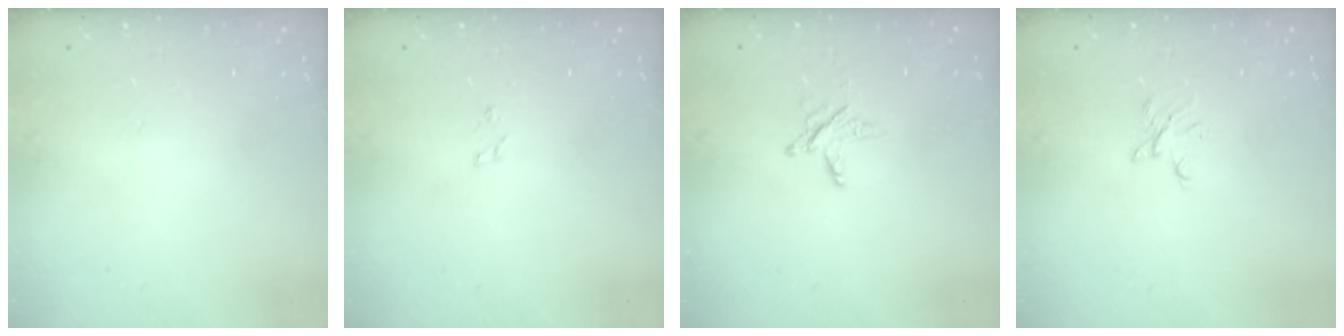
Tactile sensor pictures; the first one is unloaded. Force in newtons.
{"total": 1.5, "press": 1.5, "slide": 0.2}
{"total": 3.9, "press": 3.9, "slide": 0.5}
{"total": 3.5, "press": 3.5, "slide": 0.3}